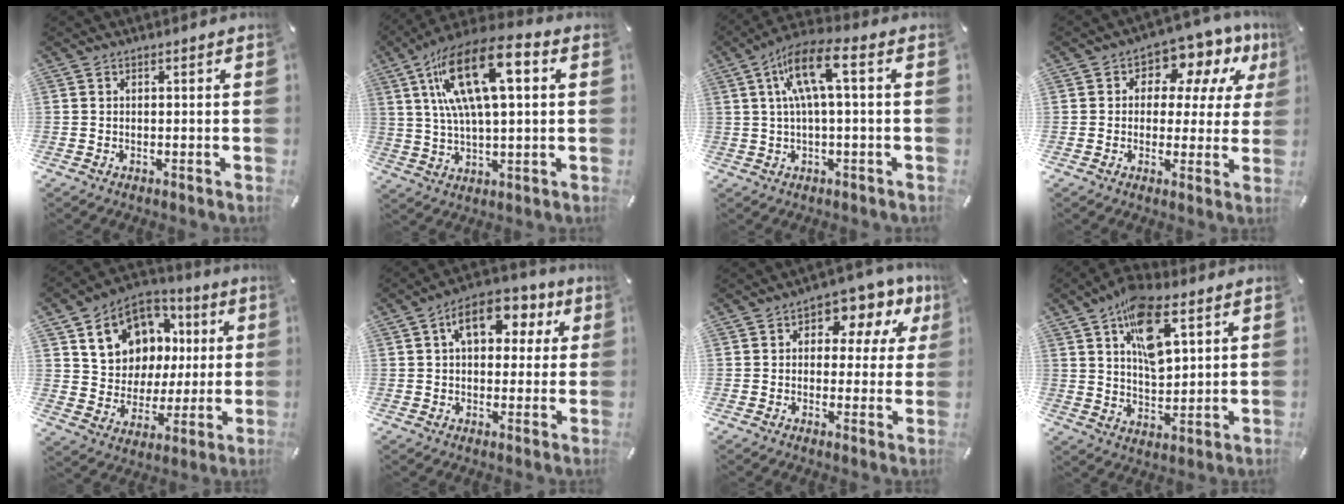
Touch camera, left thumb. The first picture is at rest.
{"total": 18.7, "force": [6.5, 7.6, 15.8], "torque": [-0.312, -0.012, 0.106]}
{"total": 11.0, "force": [1.8, 3.1, 10.4], "torque": [-0.203, 0.003, 0.032]}
{"total": 9.2, "force": [4.8, 6.2, 4.8], "torque": [-0.070, -0.033, 0.085]}
{"total": 14.0, "force": [5.3, 12.2, 4.5], "torque": [-0.087, -0.023, 0.111]}
{"total": 11.2, "force": [4.1, 7.1, 7.6], "torque": [-0.104, -0.005, 0.067]}
{"total": 8.7, "force": [3.5, 5.7, 5.6], "torque": [-0.070, -0.020, 0.054]}
{"total": 14.0, "force": [7.0, 7.2, 9.8], "torque": [-0.153, -0.020, 0.122]}